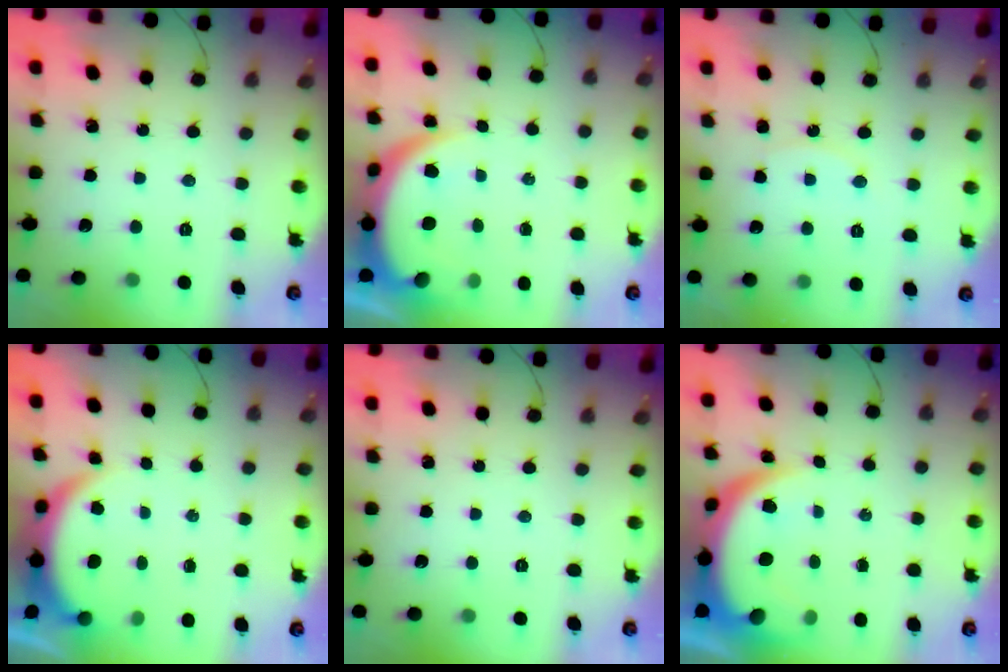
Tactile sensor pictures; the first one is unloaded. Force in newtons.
{"total": 9.2, "press": 9.2, "slide": 0.8}
{"total": 5.4, "press": 5.4, "slide": 0.5}
{"total": 6.6, "press": 6.6, "slide": 1.0}
{"total": 0.0}
{"total": 9.5, "press": 9.5, "slide": 1.2}